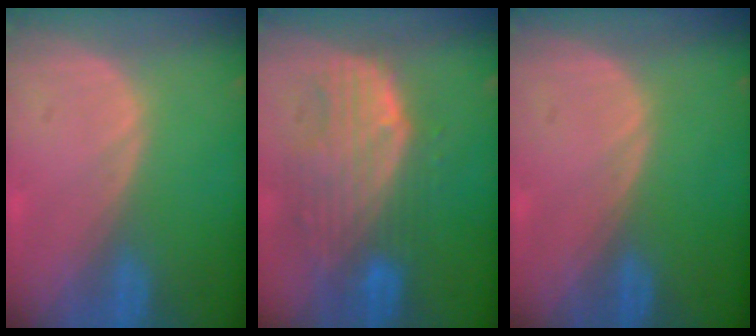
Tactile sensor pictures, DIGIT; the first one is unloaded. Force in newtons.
{"total": 10.1, "press": 8.8, "slide": 4.9}
{"total": 0.0}